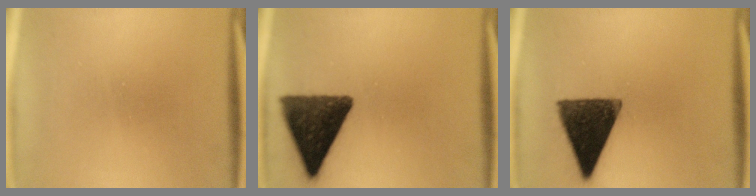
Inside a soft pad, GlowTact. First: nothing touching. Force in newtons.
{"total": 13.8}
{"total": 13.7}